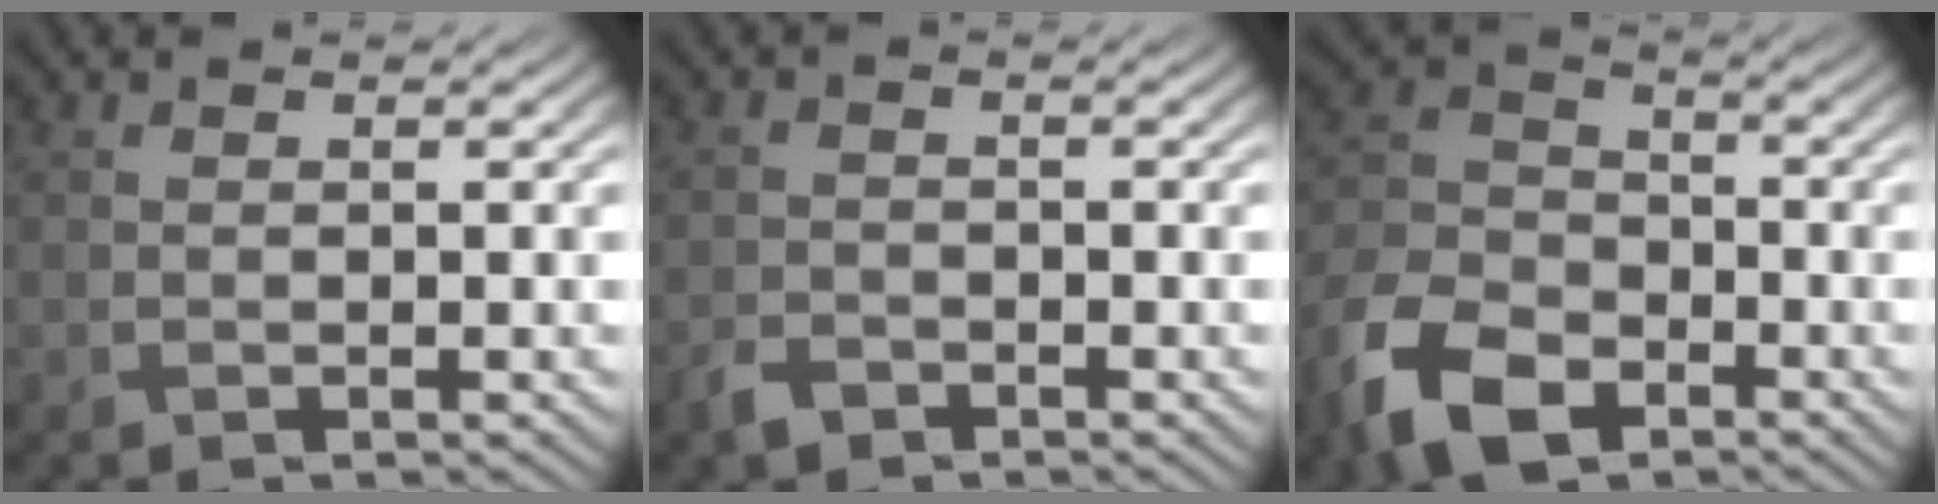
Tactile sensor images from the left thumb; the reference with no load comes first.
{"total": 2.0, "force": [-1.5, 1.0, 0.7], "torque": [-0.018, 0.001, -0.039]}
{"total": 11.8, "force": [-7.1, 6.9, 6.5], "torque": [-0.164, -0.023, -0.151]}